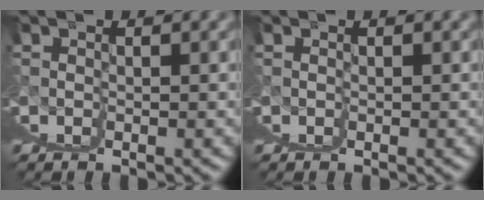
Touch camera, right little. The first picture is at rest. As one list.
[{"total": 0.0}]